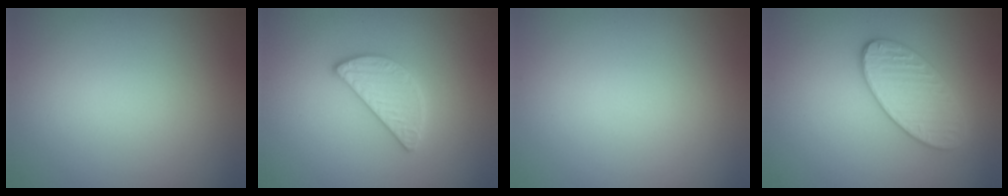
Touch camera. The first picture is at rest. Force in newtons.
{"total": 2.6, "press": 2.6, "slide": 0.2}
{"total": 0.0}
{"total": 3.5, "press": 3.5, "slide": 0.3}